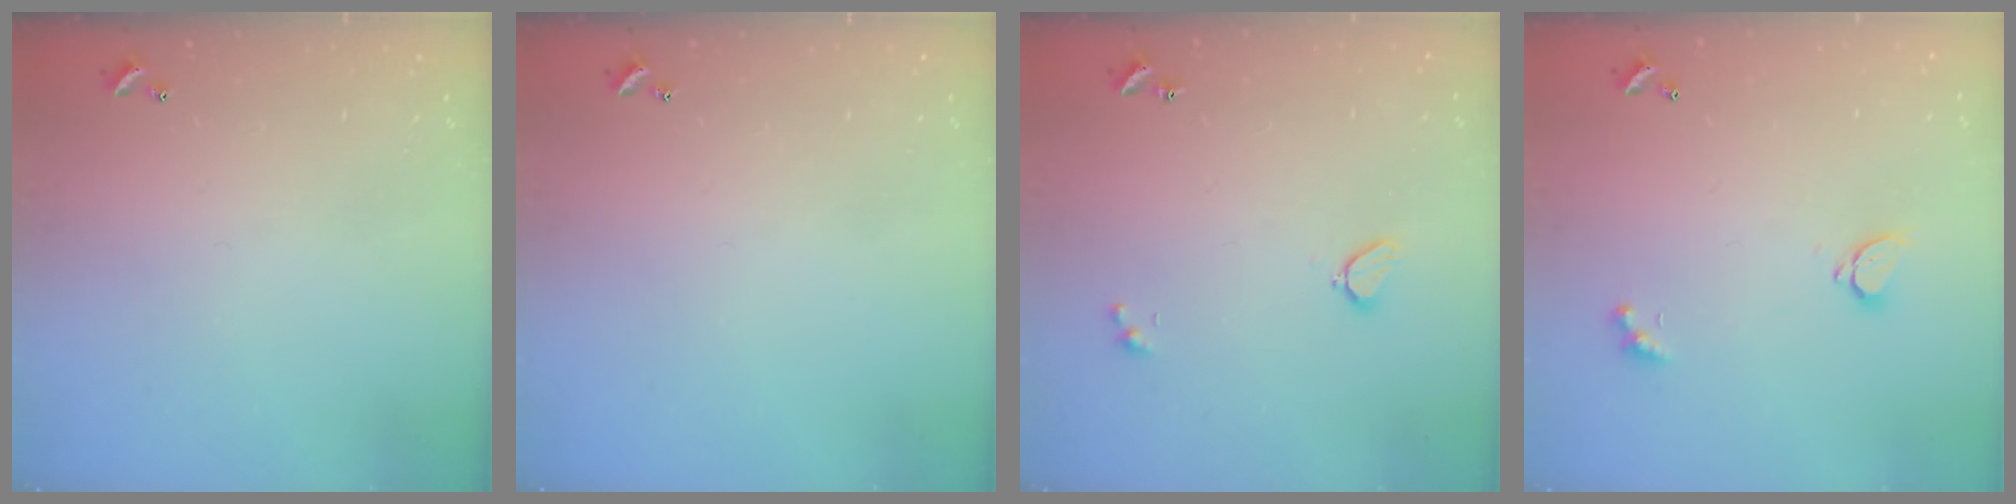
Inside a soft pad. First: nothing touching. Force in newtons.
{"total": 0.0}
{"total": 1.9, "press": 1.9, "slide": 0.6}
{"total": 1.6, "press": 1.6, "slide": 0.5}